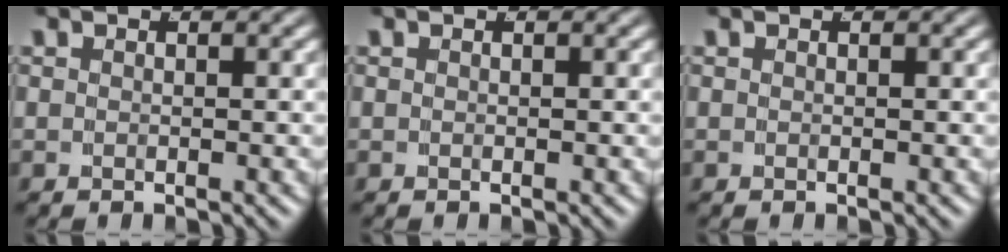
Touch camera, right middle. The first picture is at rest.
{"total": 0.0}
{"total": 0.0}